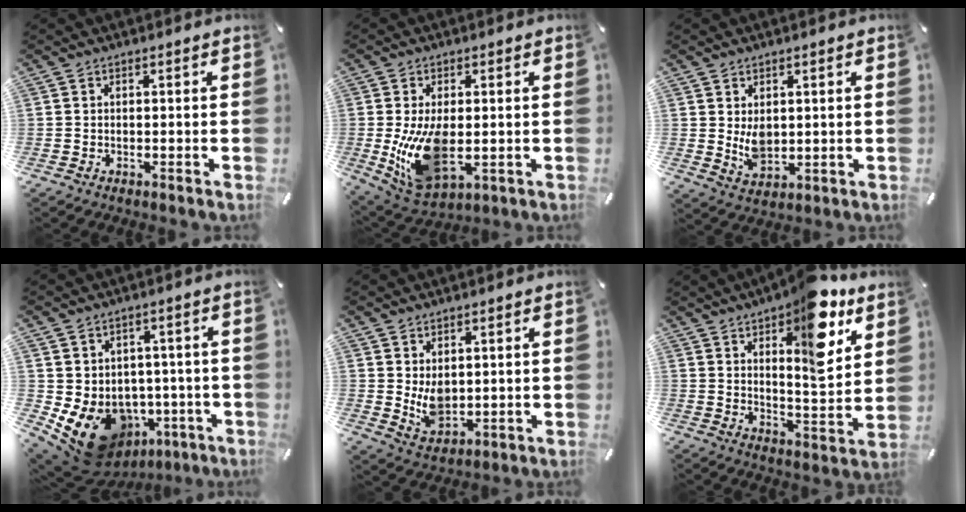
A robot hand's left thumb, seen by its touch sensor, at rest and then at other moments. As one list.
[{"total": 14.0, "force": [-0.4, 8.0, 11.5], "torque": [-0.231, -0.025, -0.003]}, {"total": 5.5, "force": [1.5, 4.0, 3.6], "torque": [-0.068, -0.009, 0.025]}, {"total": 11.4, "force": [-4.2, 8.9, 5.8], "torque": [-0.120, -0.002, -0.066]}, {"total": 6.2, "force": [2.0, 4.5, 3.7], "torque": [-0.063, -0.016, 0.037]}, {"total": 16.6, "force": [9.9, 6.3, 11.8], "torque": [-0.152, -0.064, 0.156]}]